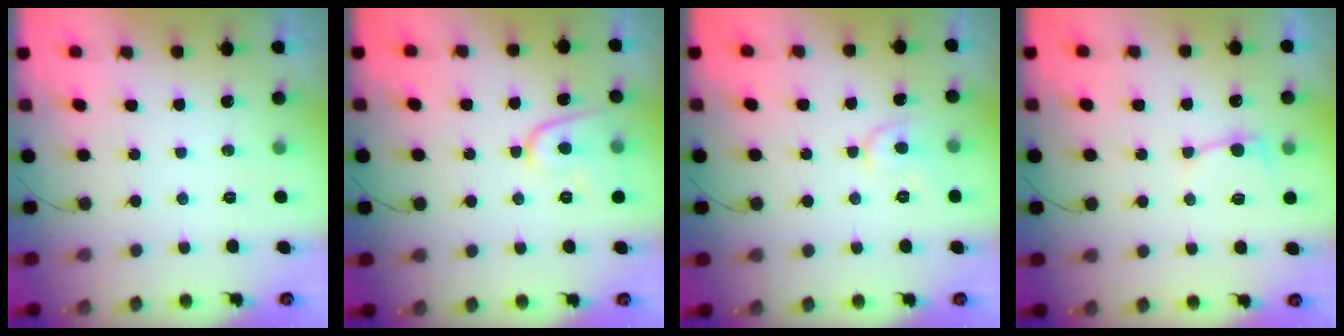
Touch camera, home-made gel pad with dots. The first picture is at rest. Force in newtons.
{"total": 9.0, "press": 8.9, "slide": 1.0}
{"total": 6.0, "press": 6.0, "slide": 0.6}
{"total": 5.7, "press": 5.6, "slide": 0.7}